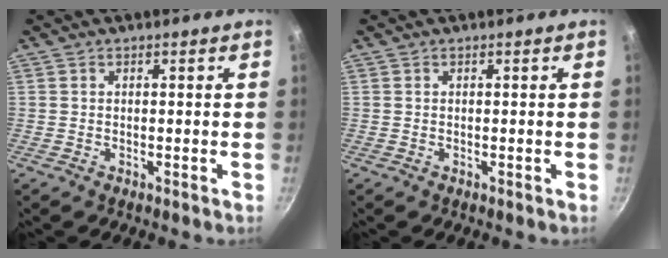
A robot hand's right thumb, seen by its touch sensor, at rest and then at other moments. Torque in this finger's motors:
{"motor_torque": [0.00, 0.00, 0.00, 0.00, 0.00]}